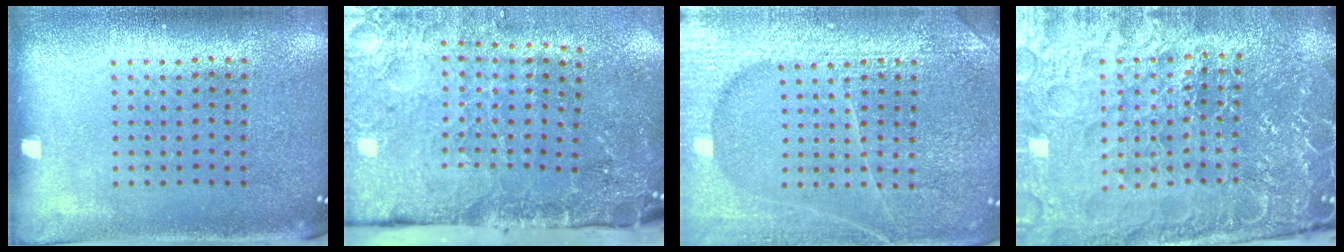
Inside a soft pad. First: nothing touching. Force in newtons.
{"total": 3.7, "press": 3.4, "slide": 1.5}
{"total": 6.6, "press": 6.6, "slide": 0.8}
{"total": 5.2, "press": 4.9, "slide": 1.7}